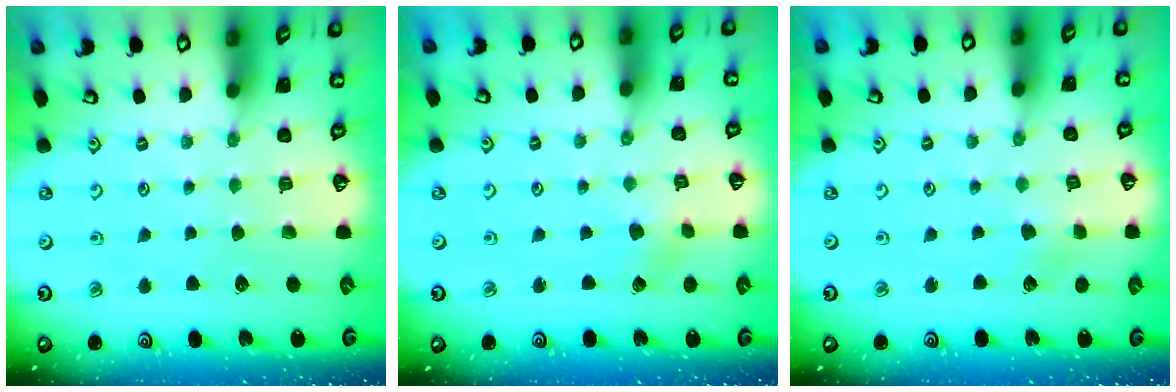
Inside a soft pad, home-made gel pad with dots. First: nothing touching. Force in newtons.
{"total": 2.0, "press": 1.9, "slide": 0.6}
{"total": 1.6, "press": 1.6, "slide": 0.2}